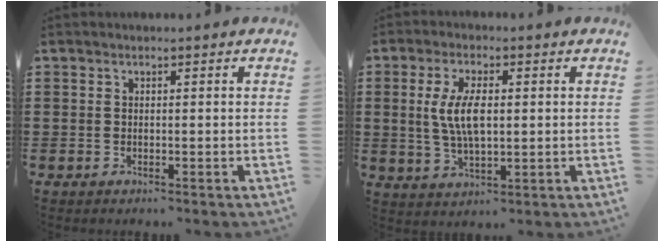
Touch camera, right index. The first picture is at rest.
{"total": 6.7, "force": [0.6, 2.7, 6.1], "torque": [-0.135, 0.004, 0.004]}